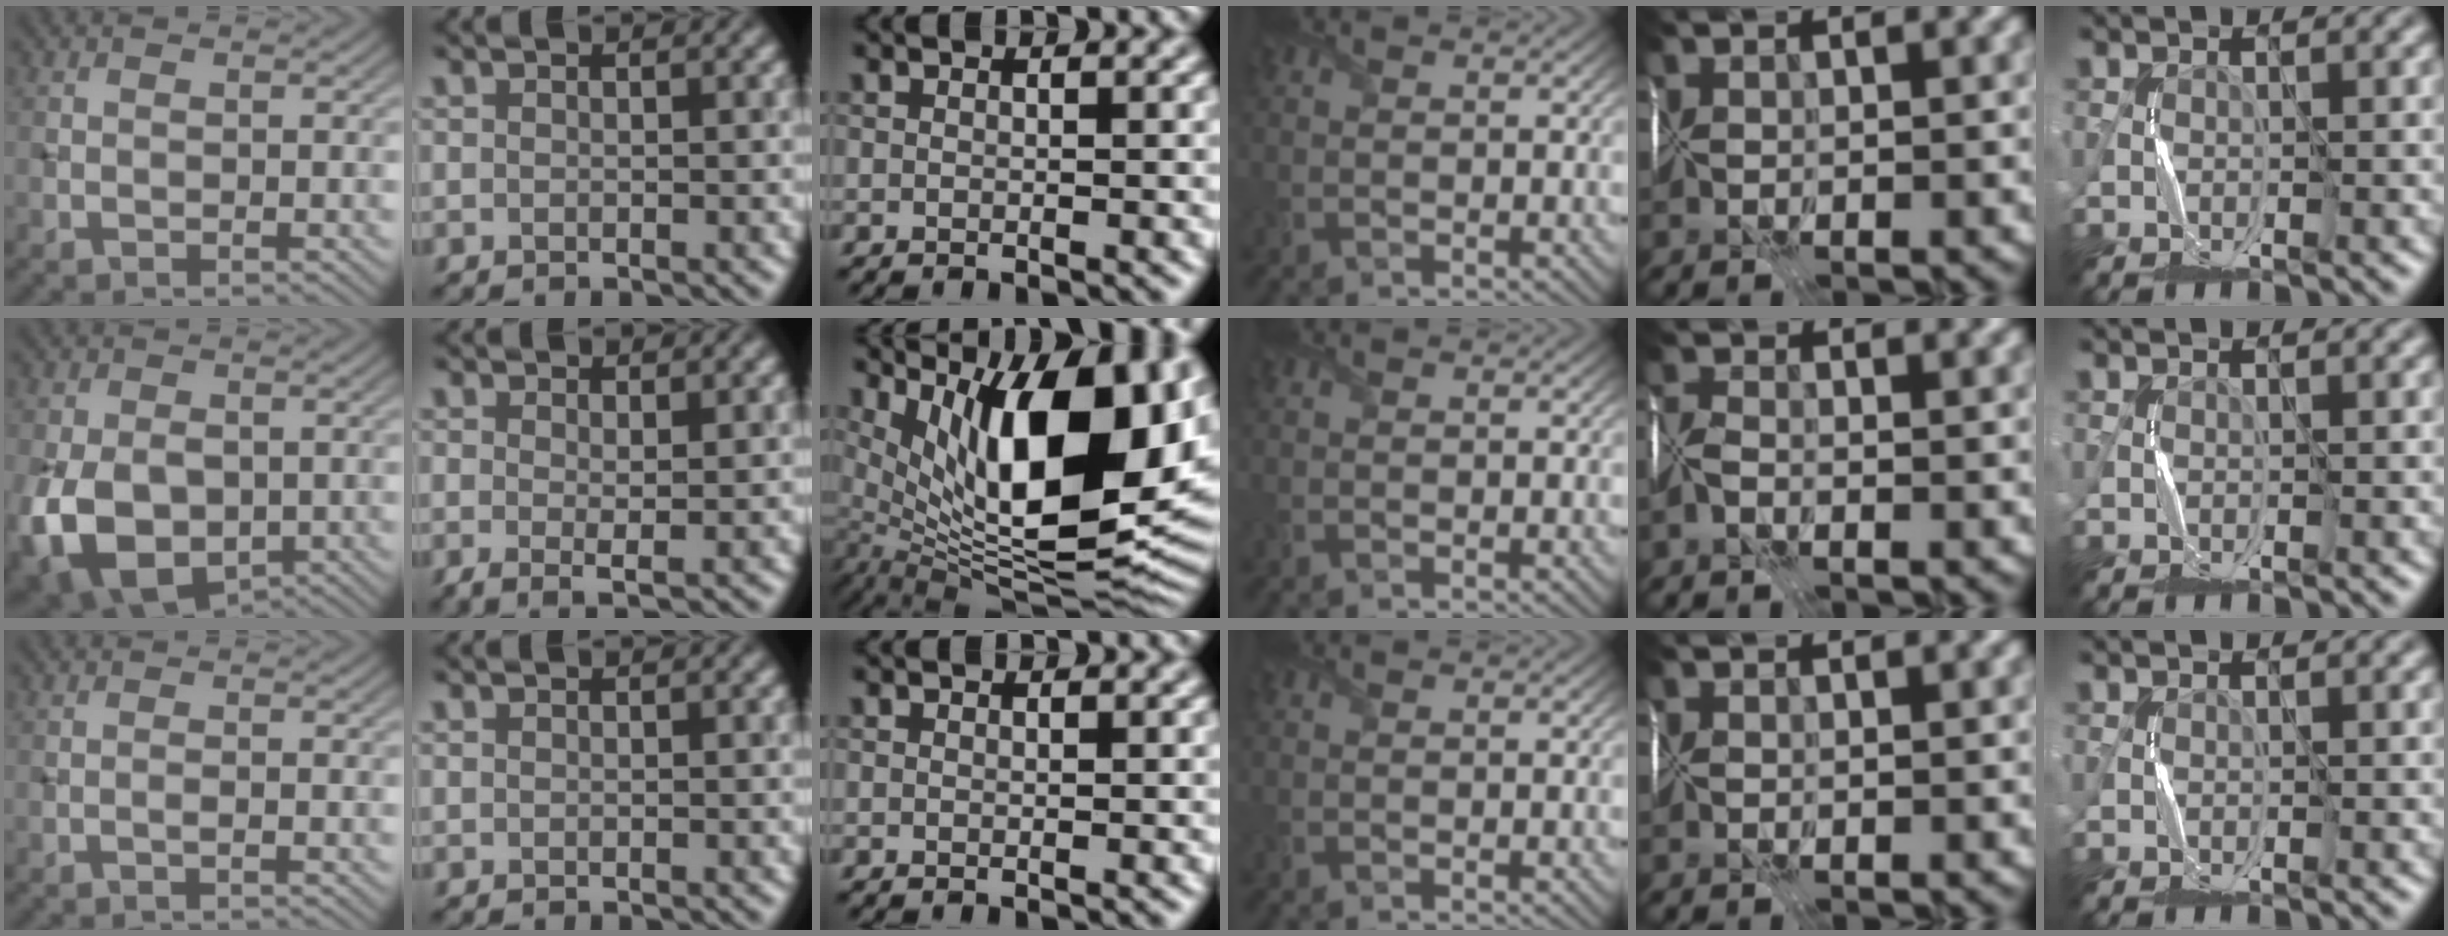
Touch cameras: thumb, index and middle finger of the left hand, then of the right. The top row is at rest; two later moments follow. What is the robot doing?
{"motion": "fold", "object": "wrapping paper"}